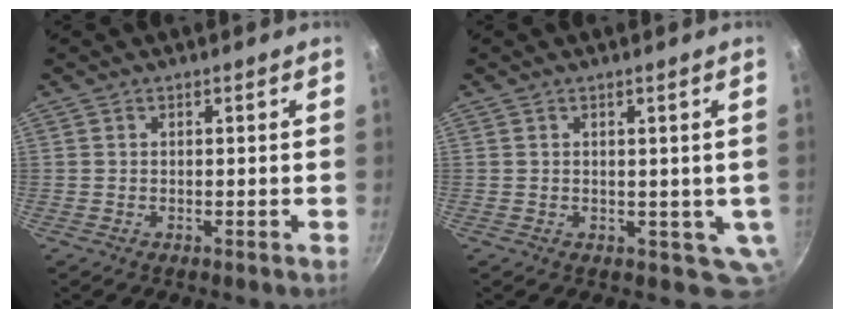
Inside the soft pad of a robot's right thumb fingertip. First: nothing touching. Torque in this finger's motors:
{"motor_torque": [0.29, 0.09, 0.61, -0.31, 0.04]}